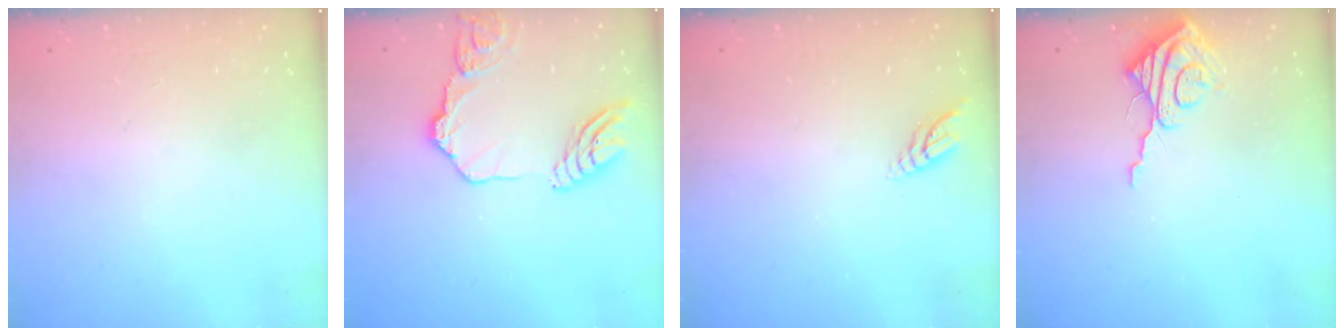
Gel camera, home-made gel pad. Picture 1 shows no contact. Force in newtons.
{"total": 14.0, "press": 13.9, "slide": 1.6}
{"total": 4.7, "press": 4.6, "slide": 0.4}
{"total": 9.6, "press": 9.6, "slide": 1.1}